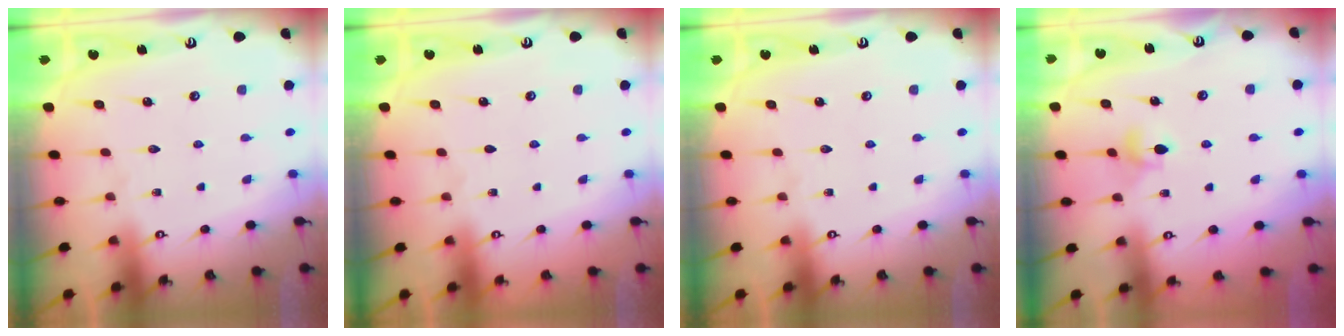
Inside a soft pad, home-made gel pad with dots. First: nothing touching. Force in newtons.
{"total": 0.0}
{"total": 0.0}
{"total": 5.1, "press": 5.1, "slide": 0.7}